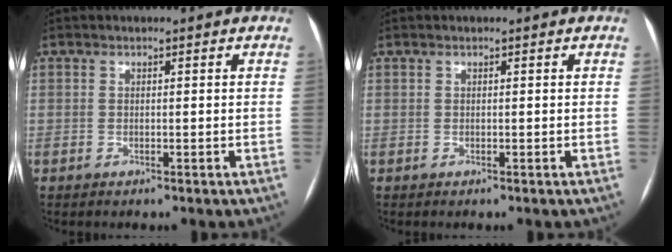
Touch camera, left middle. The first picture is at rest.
{"total": 0.0}